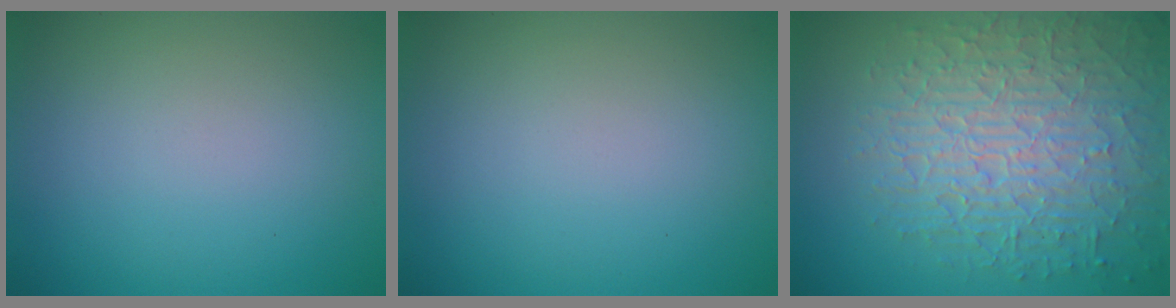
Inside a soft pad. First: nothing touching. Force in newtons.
{"total": 0.0}
{"total": 9.4, "press": 6.3, "slide": 7.0}